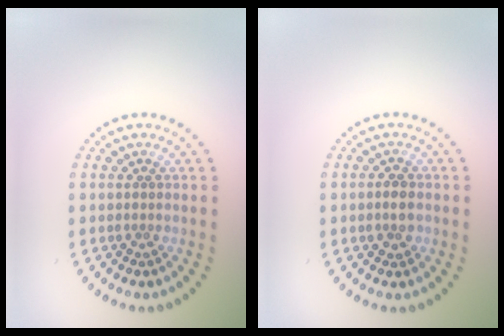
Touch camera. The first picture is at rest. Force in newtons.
{"total": 1.8, "press": 1.8, "slide": 0.3}